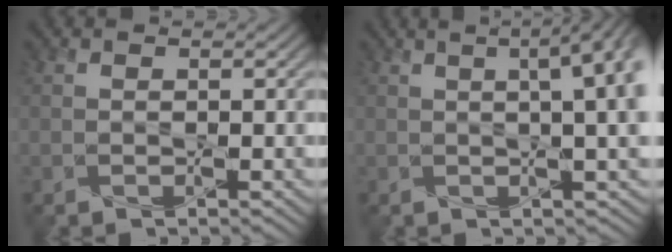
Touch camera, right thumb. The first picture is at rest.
{"total": 8.7, "force": [1.5, 2.6, 8.2], "torque": [-0.090, 0.027, 0.008]}